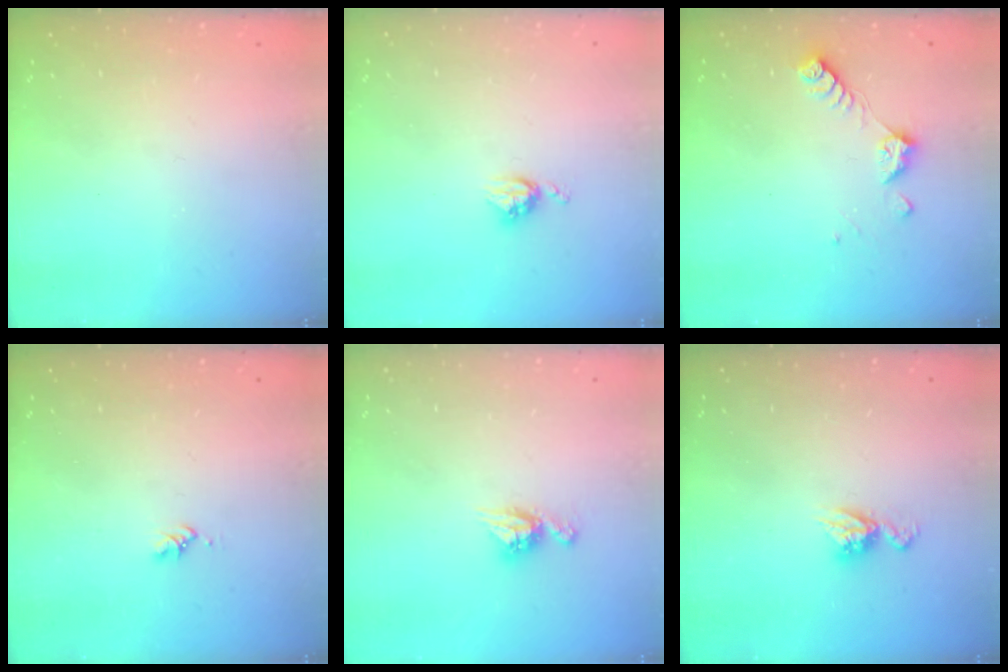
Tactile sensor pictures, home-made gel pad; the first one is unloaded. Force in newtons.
{"total": 4.6, "press": 4.6, "slide": 0.6}
{"total": 6.4, "press": 6.3, "slide": 1.1}
{"total": 1.7, "press": 1.7, "slide": 0.3}
{"total": 6.9, "press": 6.9, "slide": 0.5}
{"total": 7.0, "press": 7.0, "slide": 0.5}